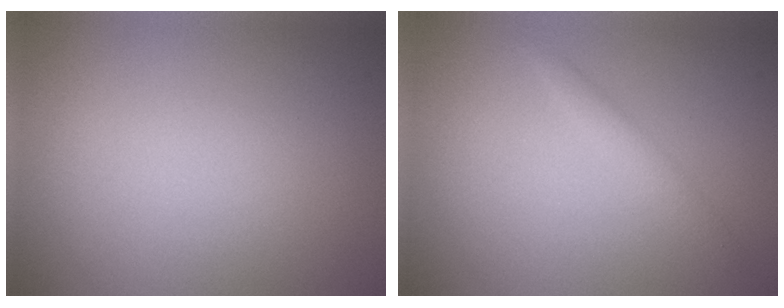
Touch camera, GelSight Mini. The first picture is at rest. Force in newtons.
{"total": 1.1, "press": 1.1, "slide": 0.1}